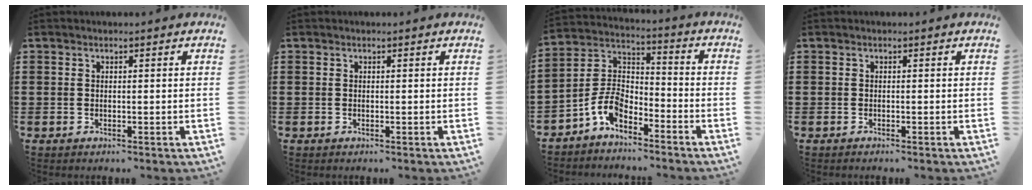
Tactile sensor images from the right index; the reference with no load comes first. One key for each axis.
{"total": 0.0}
{"total": 6.8, "fx": -4.7, "fy": 3.4, "fz": 3.5, "tx": -0.095, "ty": -0.002, "tz": -0.098}
{"total": 0.6, "fx": -0.5, "fy": -0.2, "fz": 0.0, "tx": -0.001, "ty": -0.004, "tz": -0.010}